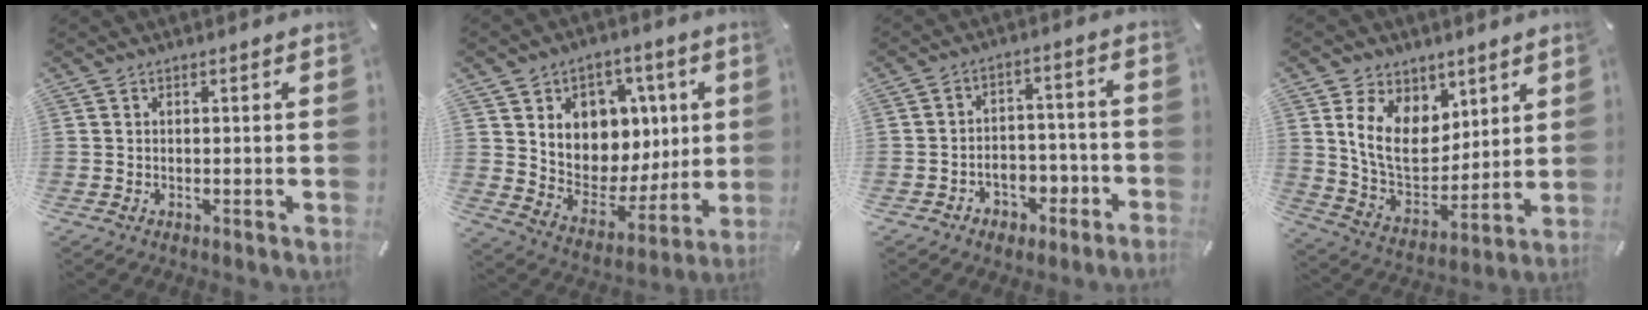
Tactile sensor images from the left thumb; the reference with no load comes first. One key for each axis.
{"total": 10.4, "fx": 2.7, "fy": 9.6, "fz": 2.8, "tx": -0.036, "ty": -0.039, "tz": 0.059}
{"total": 5.0, "fx": -3.0, "fy": 3.8, "fz": 1.2, "tx": -0.019, "ty": 0.016, "tz": -0.055}
{"total": 13.0, "fx": 5.4, "fy": 9.9, "fz": 6.6, "tx": -0.133, "ty": -0.029, "tz": 0.108}